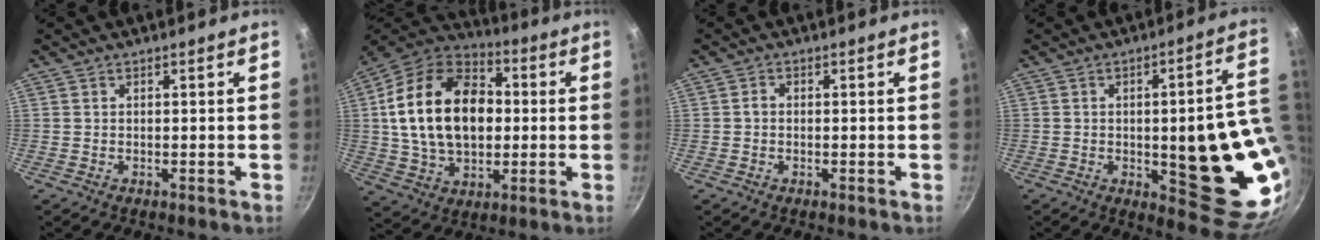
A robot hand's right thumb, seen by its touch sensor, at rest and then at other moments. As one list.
[{"total": 23.4, "force": [2.1, 15.7, 17.2], "torque": [-0.277, 0.026, 0.030]}, {"total": 1.2, "force": [-0.2, 0.9, 0.7], "torque": [-0.011, 0.008, -0.004]}, {"total": 21.7, "force": [-1.1, 6.9, 20.6], "torque": [-0.211, -0.013, -0.008]}]